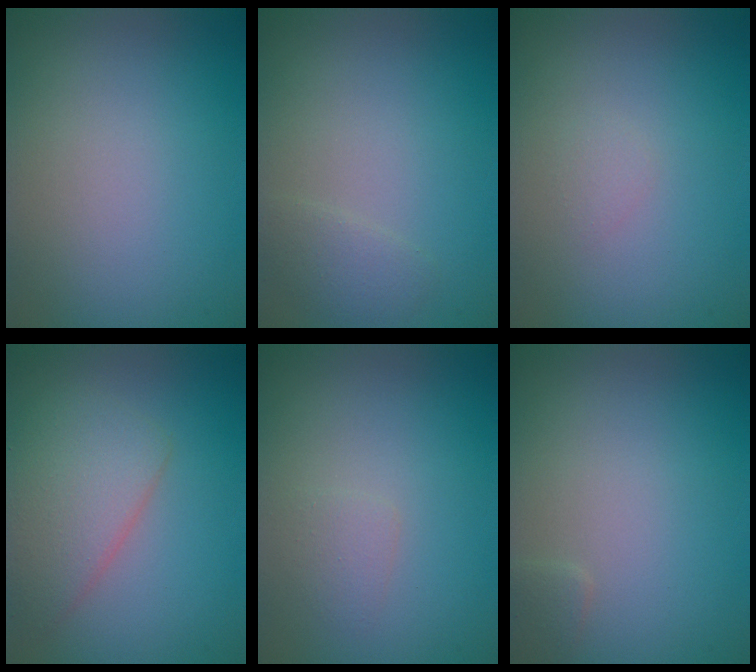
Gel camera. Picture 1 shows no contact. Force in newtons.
{"total": 1.3, "press": 1.3, "slide": 0.1}
{"total": 0.5, "press": 0.5, "slide": 0.0}
{"total": 3.9, "press": 3.9, "slide": 0.2}
{"total": 1.1, "press": 1.1, "slide": 0.0}
{"total": 0.8, "press": 0.8, "slide": 0.0}